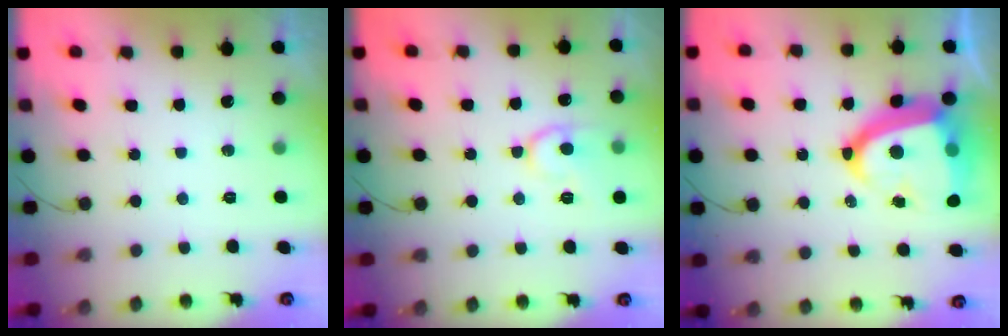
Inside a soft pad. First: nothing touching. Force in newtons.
{"total": 10.9, "press": 10.8, "slide": 0.9}
{"total": 19.7, "press": 19.6, "slide": 2.0}